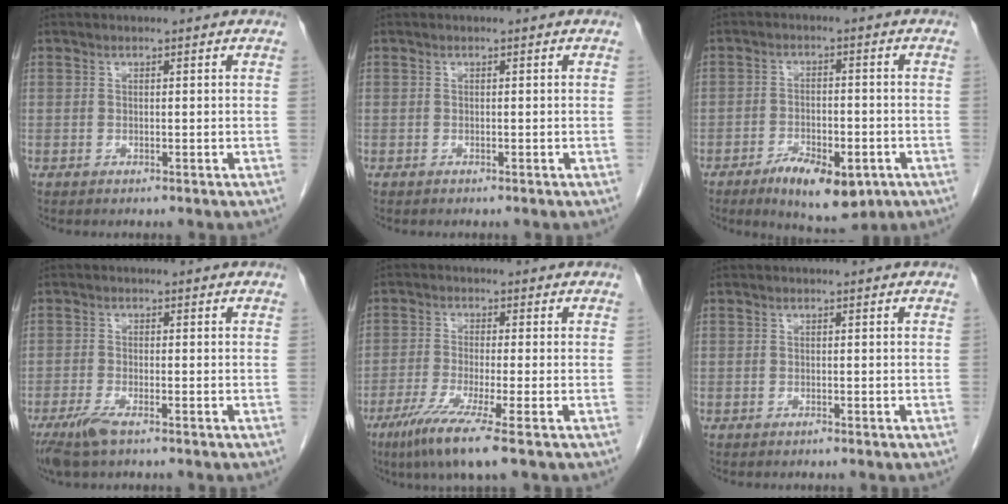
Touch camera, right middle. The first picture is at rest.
{"total": 0.0}
{"total": 9.4, "force": [-5.2, 3.7, 6.9], "torque": [-0.103, -0.007, -0.073]}
{"total": 4.0, "force": [-2.7, 0.7, 2.9], "torque": [-0.066, -0.010, -0.053]}
{"total": 8.3, "force": [-5.0, -0.7, 6.5], "torque": [-0.120, -0.027, -0.091]}
{"total": 0.0}